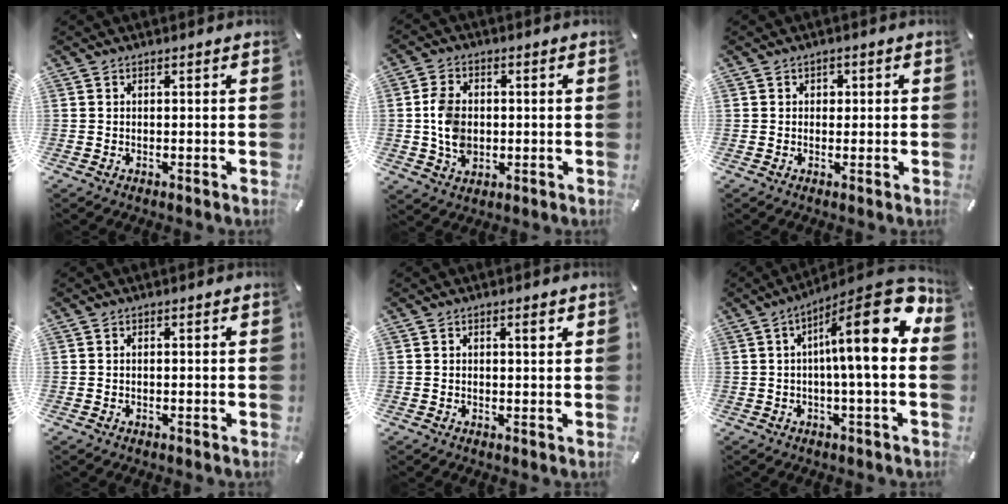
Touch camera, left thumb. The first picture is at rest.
{"total": 8.2, "force": [-0.4, 6.3, 5.2], "torque": [-0.115, 0.005, -0.008]}
{"total": 1.5, "force": [0.1, 1.4, 0.6], "torque": [0.002, 0.000, -0.005]}
{"total": 0.7, "force": [-0.1, 0.3, 0.6], "torque": [-0.014, 0.000, -0.003]}
{"total": 2.1, "force": [0.9, 0.7, 1.8], "torque": [-0.028, 0.000, 0.013]}
{"total": 18.8, "force": [4.2, 3.6, 17.9], "torque": [-0.256, -0.040, 0.050]}